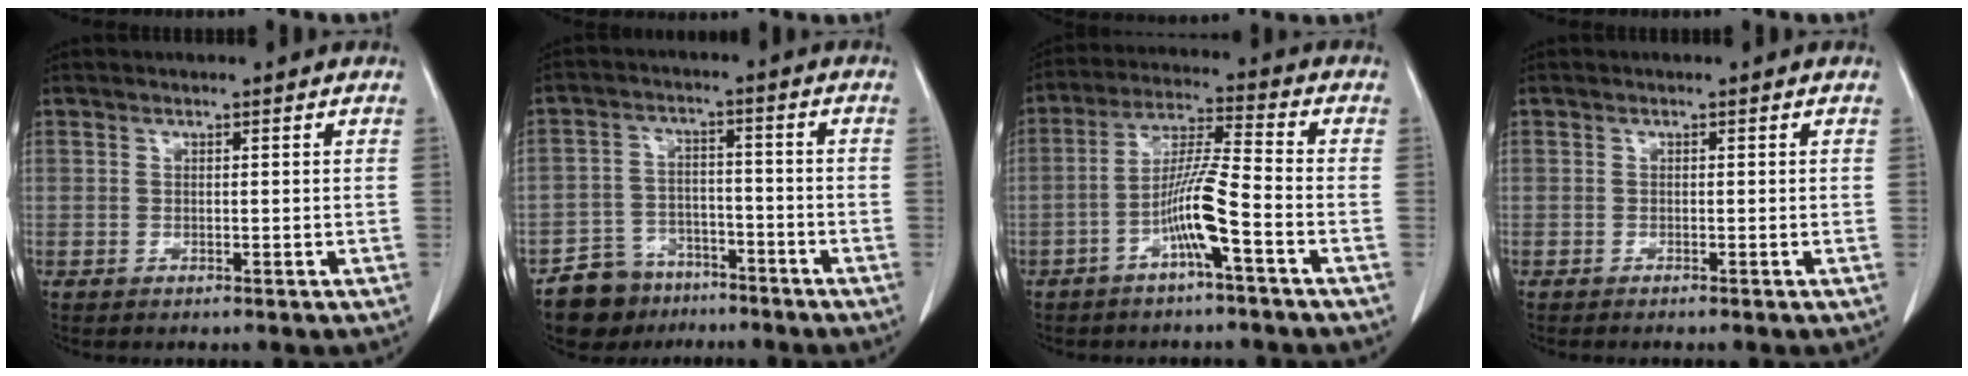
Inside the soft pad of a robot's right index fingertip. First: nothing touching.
{"total": 7.8, "force": [-5.9, 5.1, 0.5], "torque": [-0.006, 0.019, -0.099]}
{"total": 8.4, "force": [-3.6, -0.3, 7.6], "torque": [-0.151, 0.011, -0.070]}
{"total": 0.6, "force": [-0.5, -0.1, 0.3], "torque": [-0.007, 0.000, -0.010]}